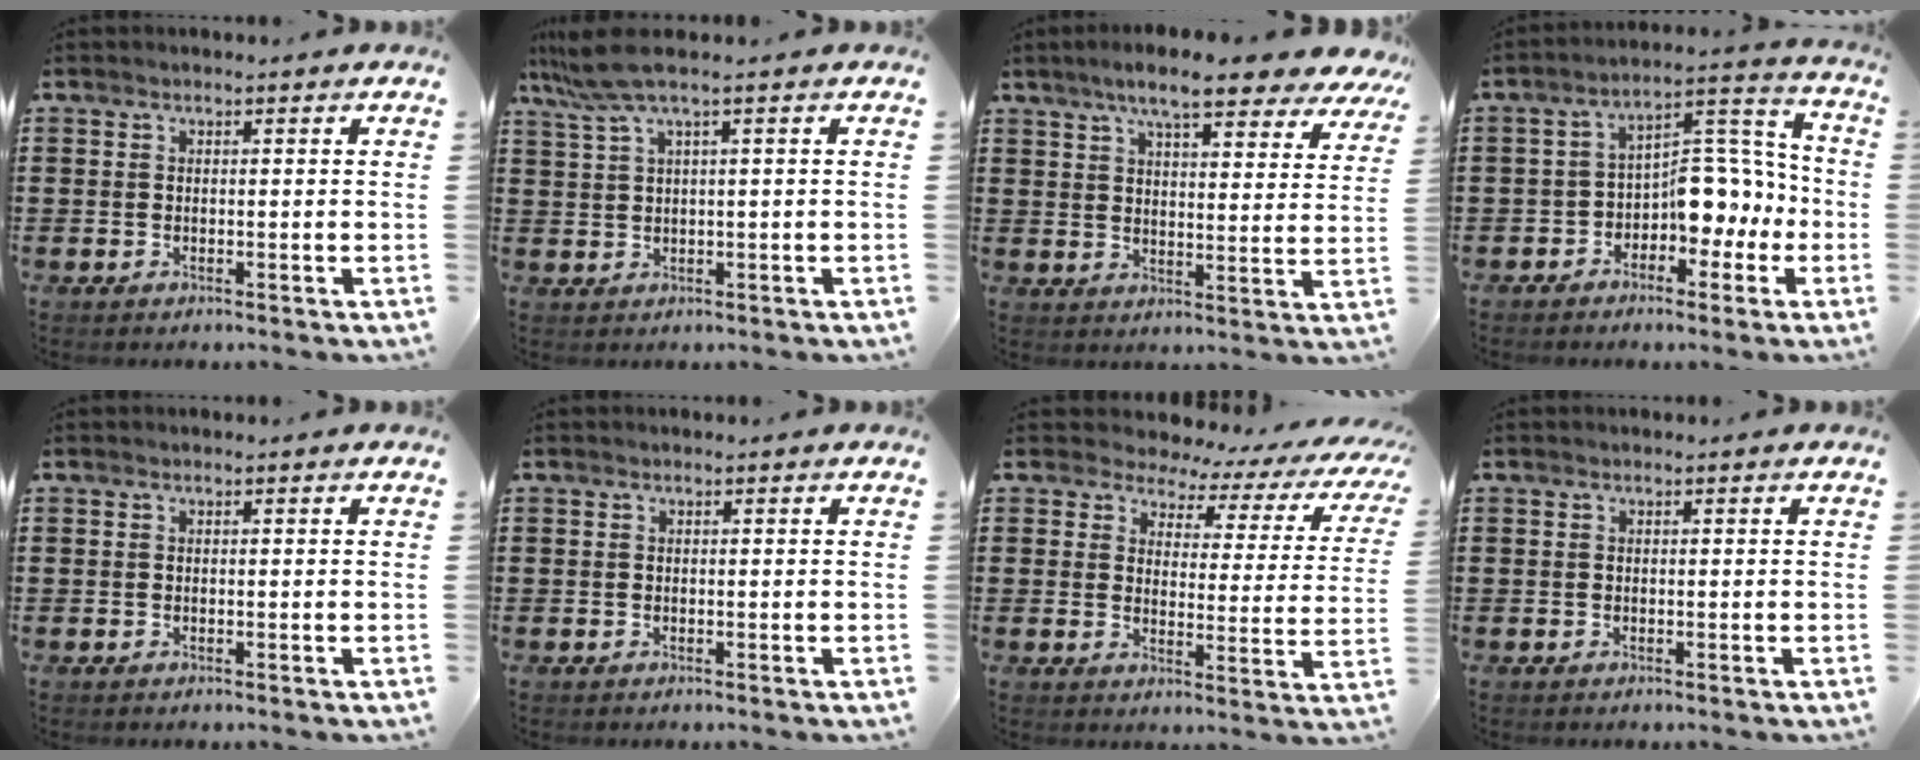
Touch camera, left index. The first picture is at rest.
{"total": 4.1, "force": [1.9, -0.1, 3.7], "torque": [-0.090, -0.005, 0.029]}
{"total": 8.7, "force": [7.1, 1.0, 4.8], "torque": [-0.097, -0.021, 0.124]}
{"total": 8.1, "force": [-2.4, 5.6, 5.2], "torque": [-0.074, -0.002, -0.049]}
{"total": 0.0}
{"total": 0.0}
{"total": 3.6, "force": [2.8, 1.9, 1.2], "torque": [-0.037, -0.018, 0.040]}
{"total": 0.0}